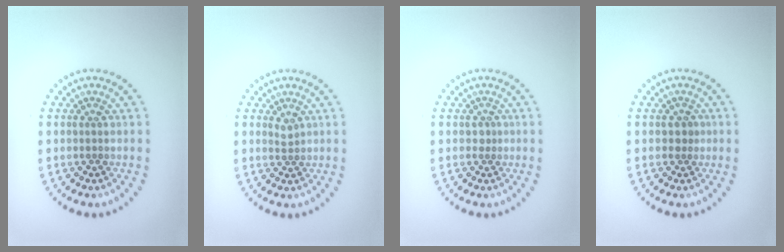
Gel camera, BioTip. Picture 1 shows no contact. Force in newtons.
{"total": 1.0, "press": 0.8, "slide": 0.7}
{"total": 0.8, "press": 0.3, "slide": 0.7}
{"total": 0.8, "press": 0.6, "slide": 0.6}